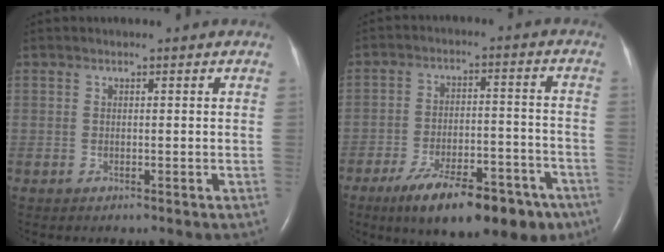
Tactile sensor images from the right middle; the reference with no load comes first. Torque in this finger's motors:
{"motor_torque": [1.27, -0.87, 0.26, 0.16]}